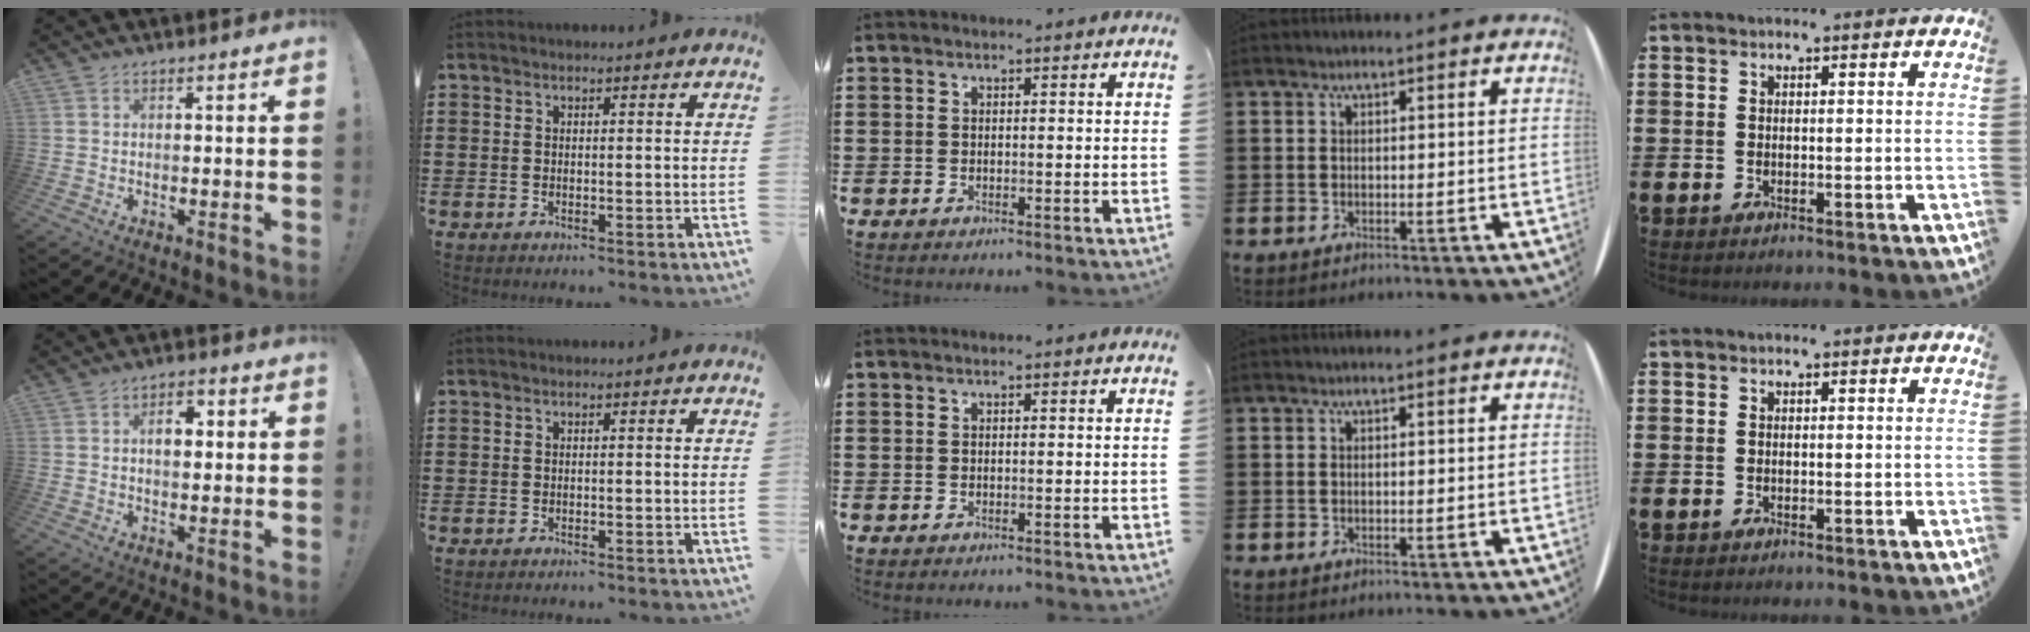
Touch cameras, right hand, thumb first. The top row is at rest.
{"thumb": {"total": 4.8, "force": [1.0, 3.1, 3.5], "torque": [-0.035, -0.001, 0.006]}}